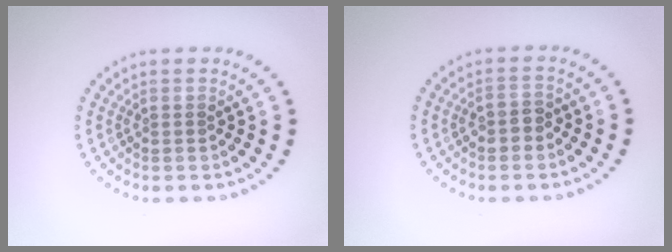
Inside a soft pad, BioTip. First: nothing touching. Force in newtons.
{"total": 1.7, "press": 1.7, "slide": 0.4}